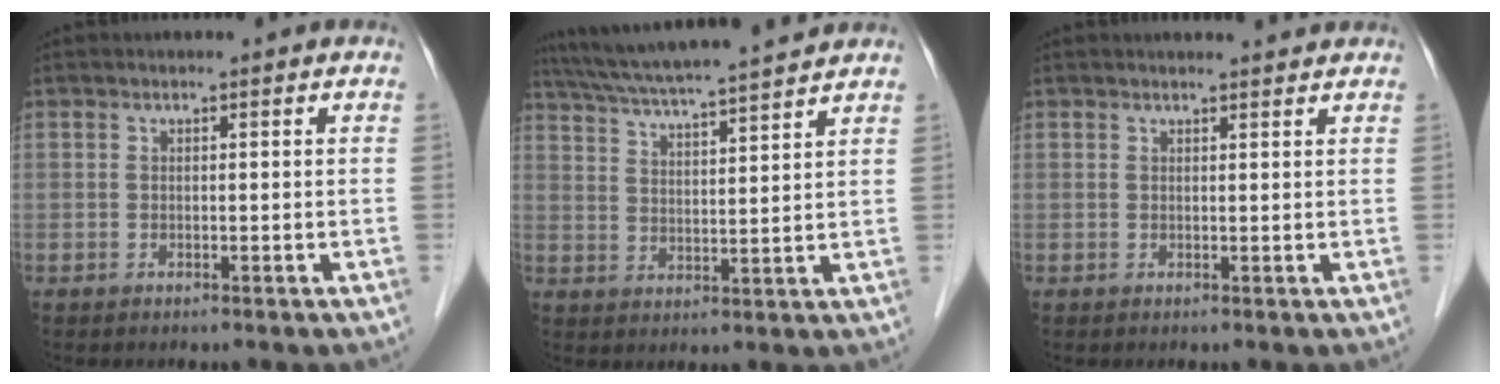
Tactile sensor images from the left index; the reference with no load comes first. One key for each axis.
{"total": 15.2, "fx": 13.7, "fy": -0.2, "fz": 6.7, "tx": -0.127, "ty": 0.028, "tz": 0.211}
{"total": 3.1, "fx": 3.1, "fy": 0.2, "fz": 0.8, "tx": -0.014, "ty": 0.012, "tz": 0.036}